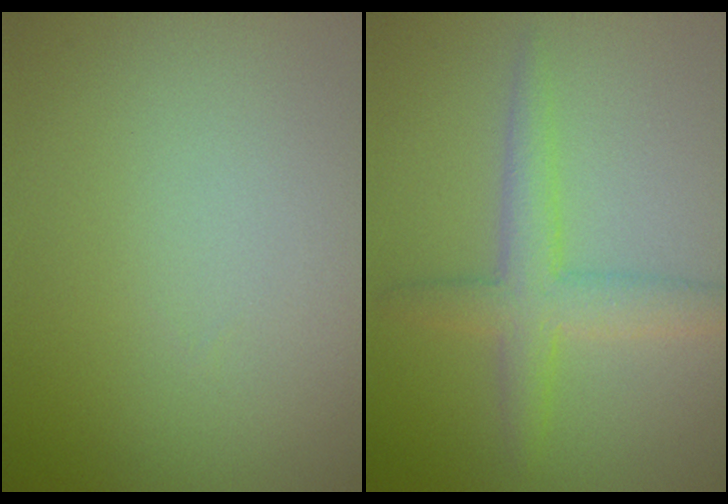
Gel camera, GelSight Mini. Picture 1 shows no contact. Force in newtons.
{"total": 3.5, "press": 3.5, "slide": 0.2}